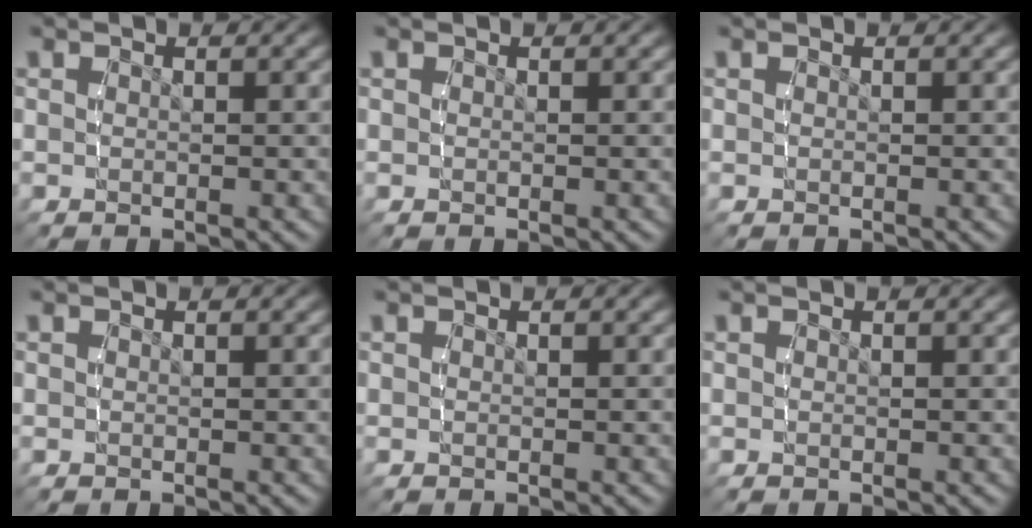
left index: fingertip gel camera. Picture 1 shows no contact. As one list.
[{"total": 0.0}, {"total": 0.0}, {"total": 0.0}, {"total": 0.0}, {"total": 0.0}]